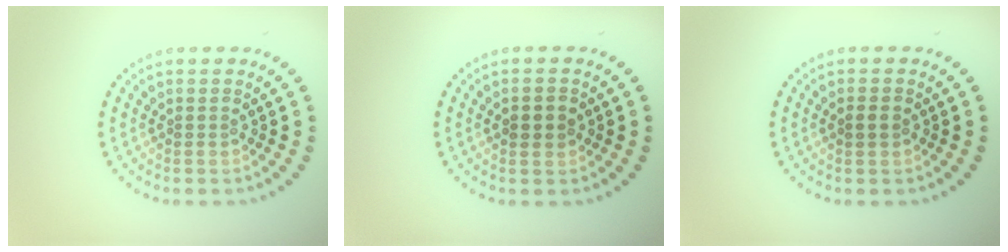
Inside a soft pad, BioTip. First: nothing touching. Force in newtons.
{"total": 2.4, "press": 2.4, "slide": 0.0}
{"total": 1.3, "press": 1.3, "slide": 0.3}